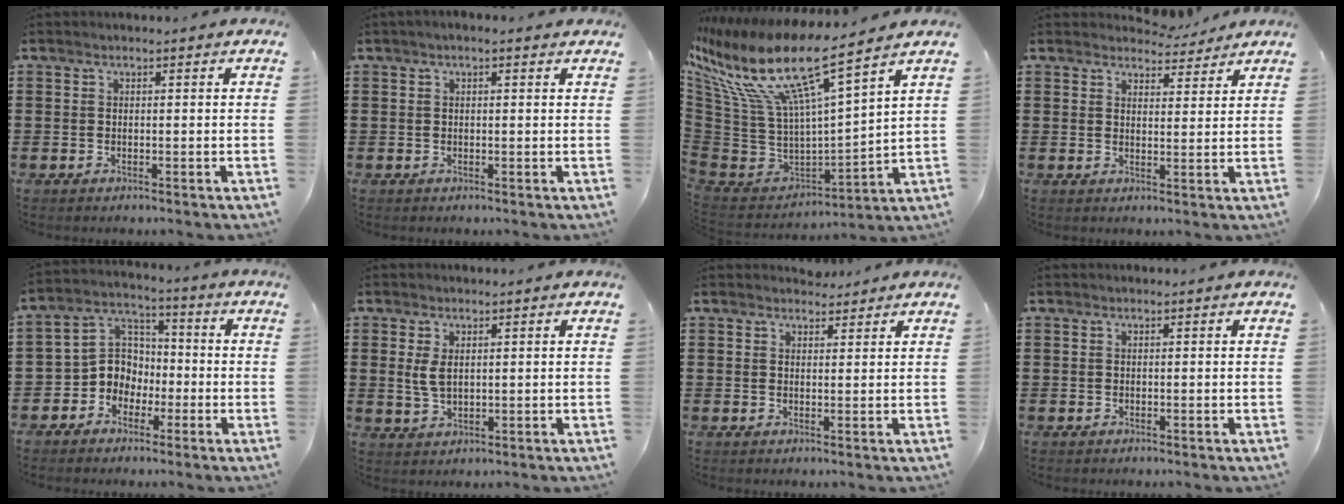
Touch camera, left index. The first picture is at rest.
{"total": 0.9, "force": [0.4, 0.3, 0.8], "torque": [-0.016, 0.004, 0.005]}
{"total": 14.2, "force": [8.1, 3.4, 11.2], "torque": [-0.255, -0.063, 0.125]}
{"total": 3.8, "force": [3.7, 0.8, 0.4], "torque": [-0.012, -0.014, 0.068]}
{"total": 6.8, "force": [-2.4, 6.0, 2.2], "torque": [-0.075, 0.008, -0.055]}
{"total": 3.1, "force": [0.8, 1.8, 2.5], "torque": [-0.061, 0.003, 0.012]}
{"total": 2.1, "force": [2.1, 0.6, 0.0], "torque": [0.002, -0.003, 0.039]}
{"total": 0.0}